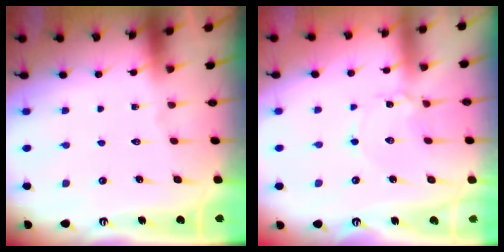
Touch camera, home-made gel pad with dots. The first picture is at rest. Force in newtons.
{"total": 2.7, "press": 2.7, "slide": 0.2}